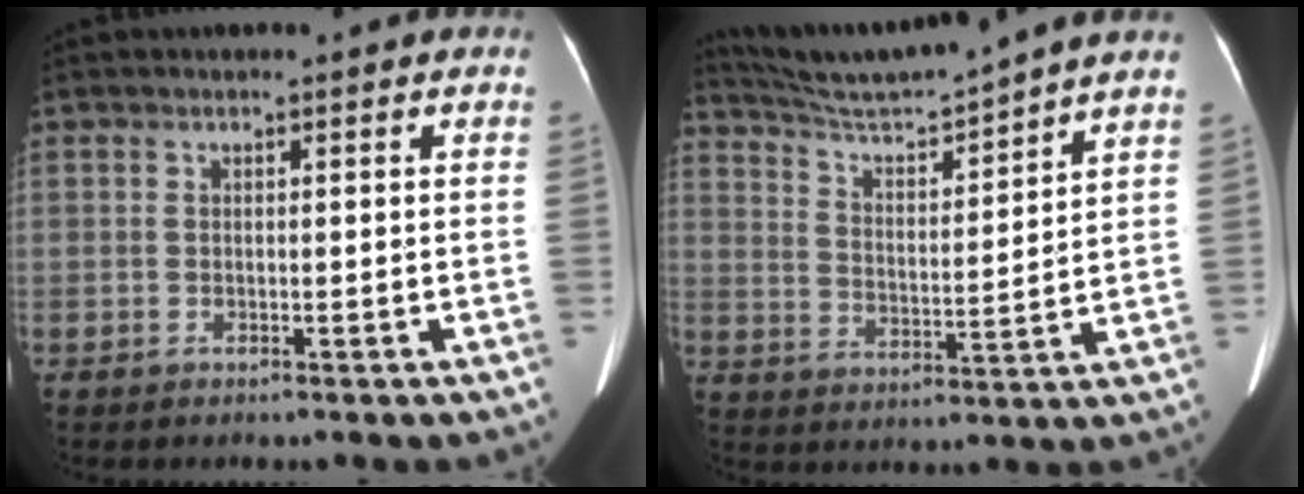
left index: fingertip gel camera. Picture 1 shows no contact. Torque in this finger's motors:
{"motor_torque": [-0.85, -1.29, -0.22, 0.00]}